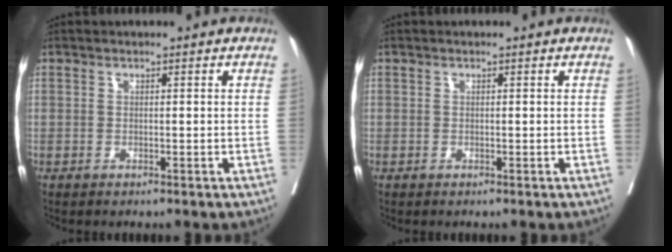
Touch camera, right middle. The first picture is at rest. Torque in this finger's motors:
{"motor_torque": [0.94, -0.94, 0.09, -0.10]}